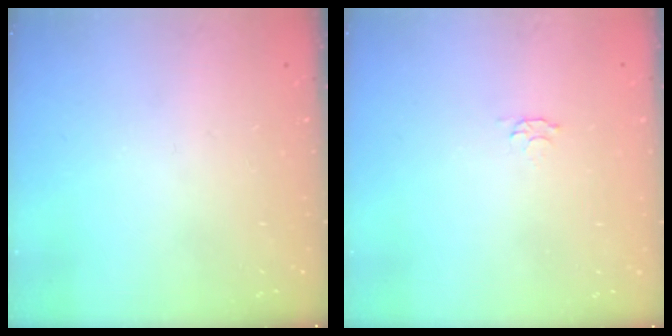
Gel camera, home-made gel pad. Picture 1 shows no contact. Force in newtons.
{"total": 2.9, "press": 2.9, "slide": 0.4}